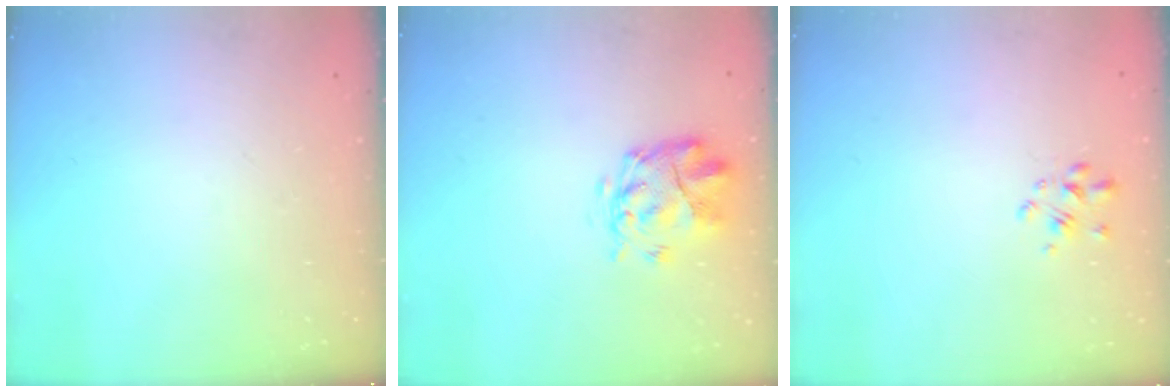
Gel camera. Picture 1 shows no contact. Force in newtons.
{"total": 4.0, "press": 3.6, "slide": 1.8}
{"total": 1.7, "press": 1.5, "slide": 0.7}